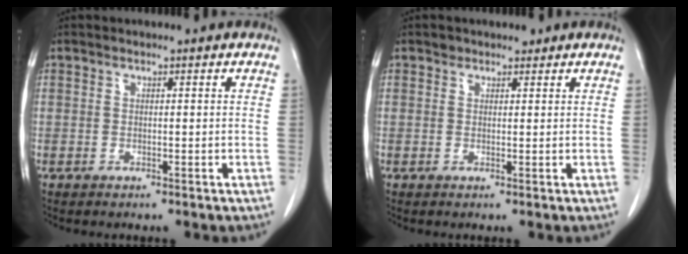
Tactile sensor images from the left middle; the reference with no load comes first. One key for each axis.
{"total": 1.3, "fx": 1.0, "fy": 0.9, "fz": 0.0, "tx": 0.006, "ty": 0.002, "tz": 0.012}